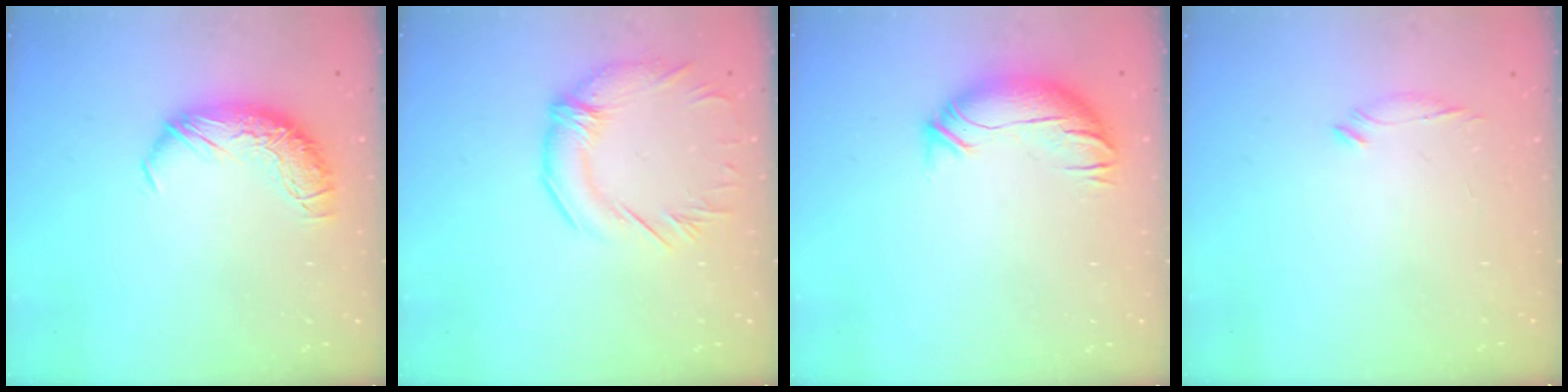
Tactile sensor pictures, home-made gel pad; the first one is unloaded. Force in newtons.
{"total": 1.1, "press": 0.6, "slide": 1.0}
{"total": 3.3, "press": 2.6, "slide": 2.1}
{"total": 5.6, "press": 5.5, "slide": 0.9}